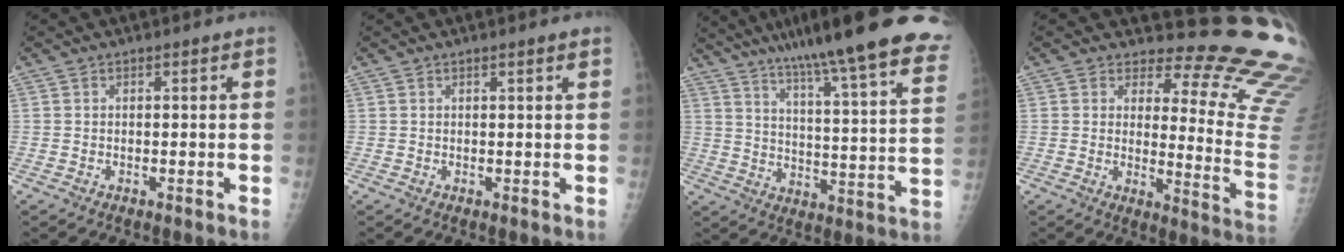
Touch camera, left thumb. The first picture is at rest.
{"total": 1.1, "force": [0.7, -0.2, 0.8], "torque": [-0.013, -0.001, 0.012]}
{"total": 28.3, "force": [20.7, 3.7, 19.0], "torque": [-0.250, -0.067, 0.283]}
{"total": 18.5, "force": [16.6, 4.8, 6.4], "torque": [-0.034, -0.183, 0.170]}